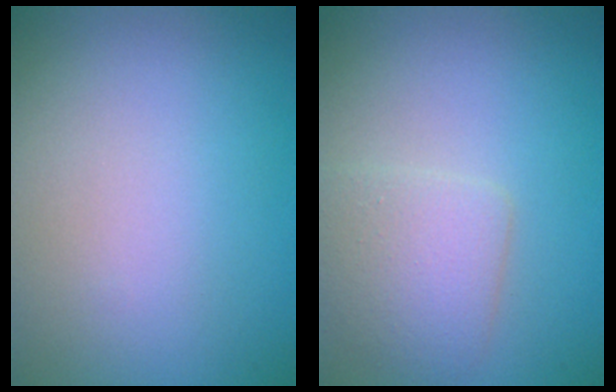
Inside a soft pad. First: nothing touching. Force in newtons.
{"total": 3.0, "press": 3.0, "slide": 0.1}